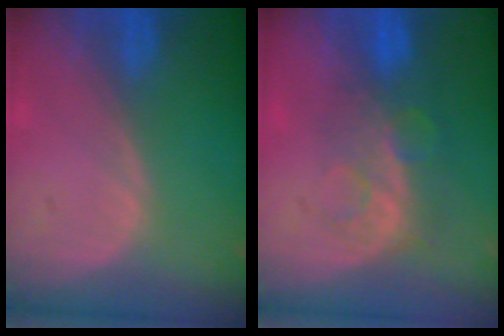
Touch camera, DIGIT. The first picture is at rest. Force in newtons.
{"total": 8.2, "press": 6.9, "slide": 4.4}